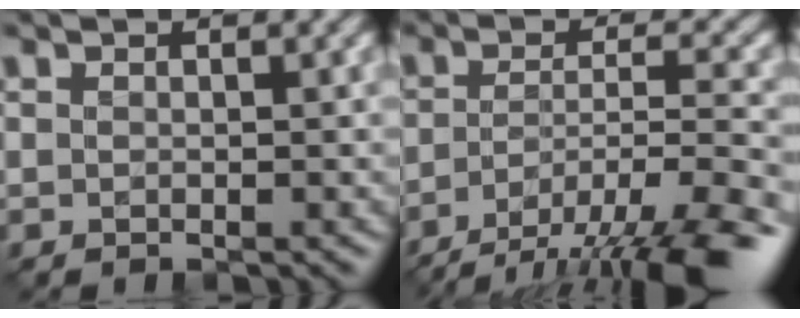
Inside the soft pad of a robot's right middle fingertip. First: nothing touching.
{"total": 10.3, "force": [-6.9, 2.6, 7.2], "torque": [-0.127, -0.012, -0.107]}